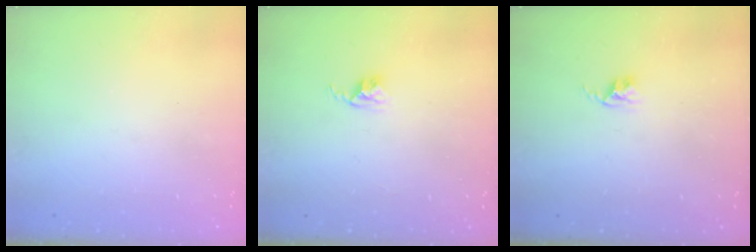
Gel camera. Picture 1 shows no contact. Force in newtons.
{"total": 2.8, "press": 2.7, "slide": 0.4}
{"total": 2.4, "press": 2.4, "slide": 0.3}